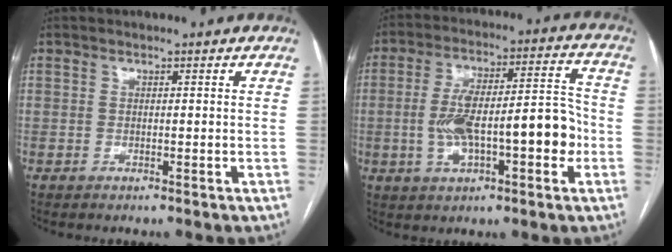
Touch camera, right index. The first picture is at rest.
{"total": 14.7, "force": [-2.6, 4.4, 13.8], "torque": [-0.234, 0.034, -0.036]}